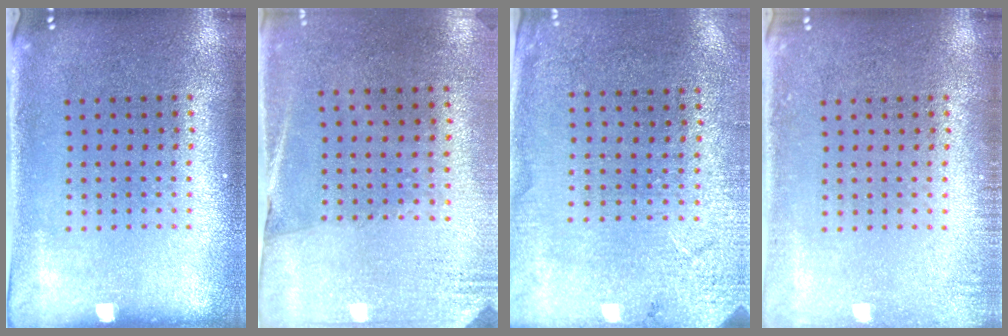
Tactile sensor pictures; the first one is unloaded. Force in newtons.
{"total": 2.7, "press": 2.4, "slide": 1.3}
{"total": 2.6, "press": 2.5, "slide": 0.8}
{"total": 1.2, "press": 1.1, "slide": 0.2}